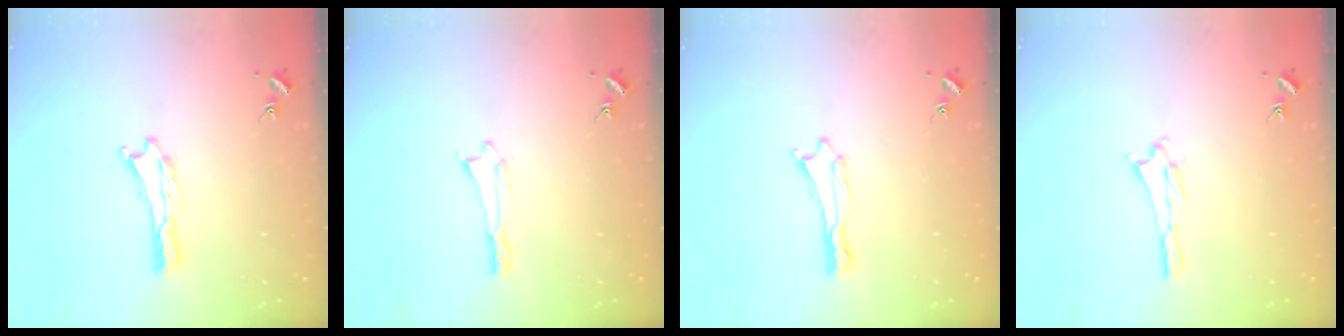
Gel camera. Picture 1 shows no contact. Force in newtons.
{"total": 0.0}
{"total": 0.0}
{"total": 1.4, "press": 1.4, "slide": 0.3}